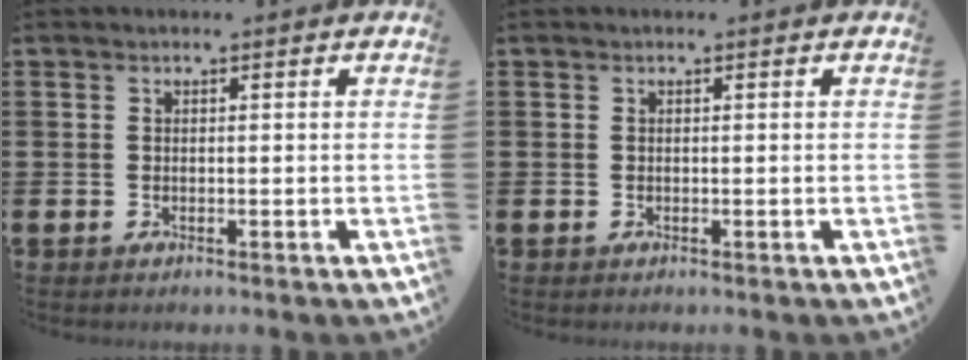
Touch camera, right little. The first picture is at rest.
{"total": 0.0}